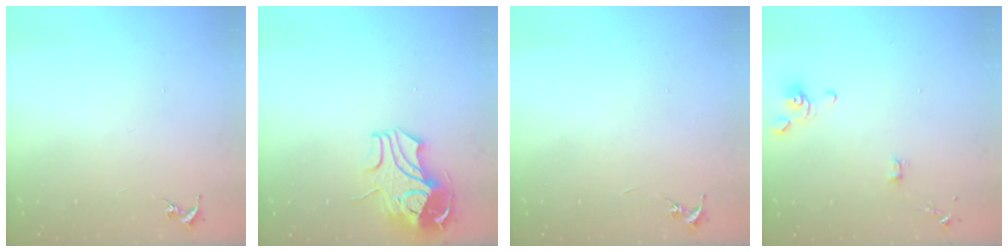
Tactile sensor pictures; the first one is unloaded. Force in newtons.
{"total": 13.3, "press": 13.2, "slide": 1.7}
{"total": 0.0}
{"total": 4.4, "press": 4.1, "slide": 1.6}